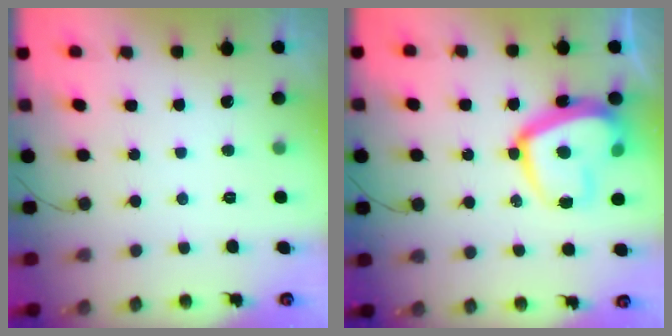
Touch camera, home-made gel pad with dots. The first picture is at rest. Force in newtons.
{"total": 17.8, "press": 17.7, "slide": 1.9}